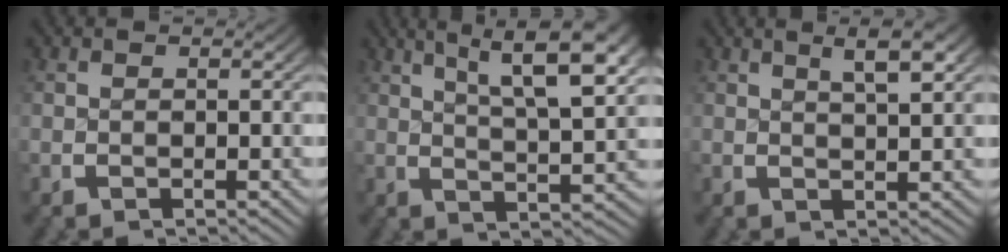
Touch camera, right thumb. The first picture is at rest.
{"total": 7.8, "force": [3.1, 3.4, 6.3], "torque": [-0.082, 0.005, 0.044]}
{"total": 3.9, "force": [2.2, 1.1, 3.0], "torque": [-0.033, 0.013, 0.033]}